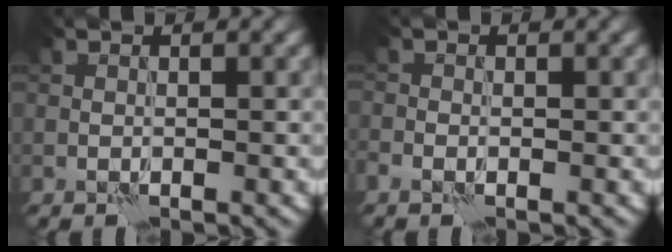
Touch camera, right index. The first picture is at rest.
{"total": 0.8, "force": [-0.5, 0.5, 0.4], "torque": [-0.012, -0.003, -0.011]}